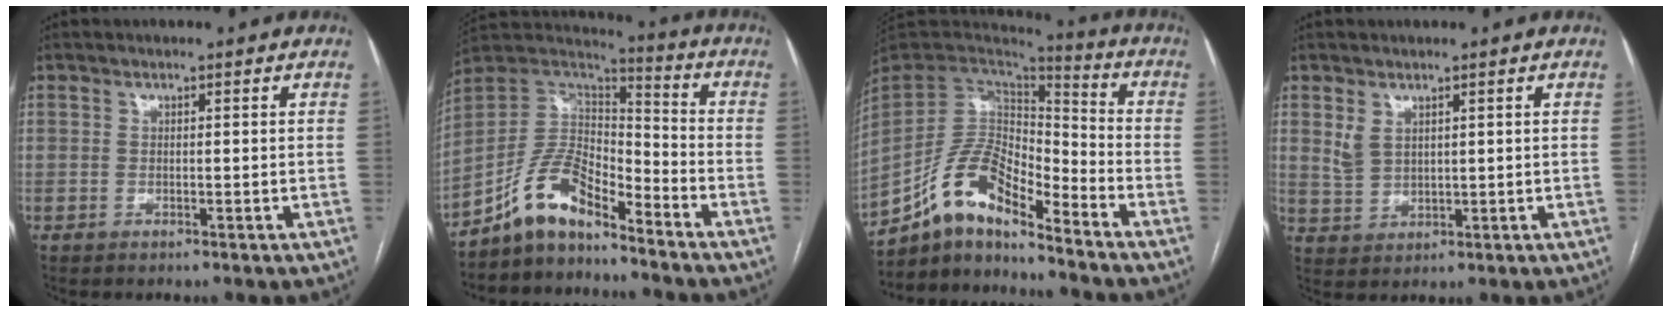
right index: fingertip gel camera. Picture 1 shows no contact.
{"total": 10.5, "force": [-8.1, 3.6, 5.7], "torque": [-0.117, 0.032, -0.156]}
{"total": 12.9, "force": [-9.8, 3.9, 7.4], "torque": [-0.143, 0.033, -0.183]}
{"total": 2.9, "force": [1.6, 1.9, 1.6], "torque": [-0.039, 0.005, 0.043]}